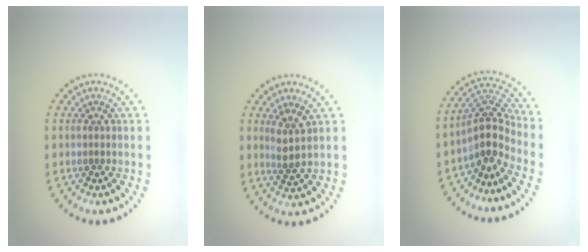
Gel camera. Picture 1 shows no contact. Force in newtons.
{"total": 2.1, "press": 1.7, "slide": 1.3}
{"total": 3.8, "press": 2.8, "slide": 2.6}